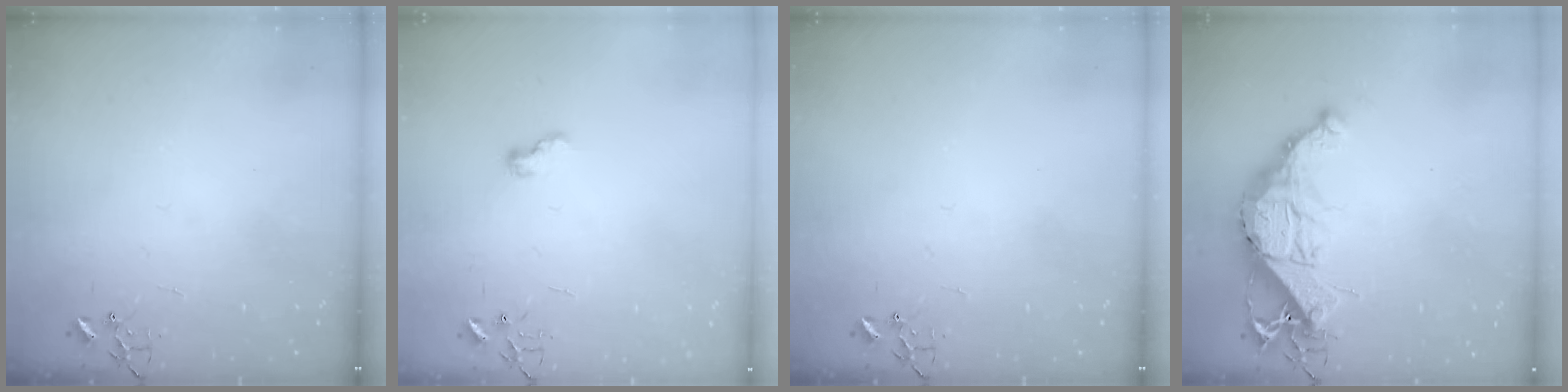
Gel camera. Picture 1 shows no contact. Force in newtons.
{"total": 6.1, "press": 6.0, "slide": 0.7}
{"total": 0.0}
{"total": 15.2, "press": 15.1, "slide": 1.2}